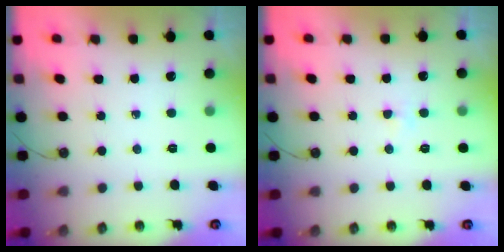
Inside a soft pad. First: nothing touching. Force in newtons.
{"total": 3.8, "press": 1.6, "slide": 3.4}